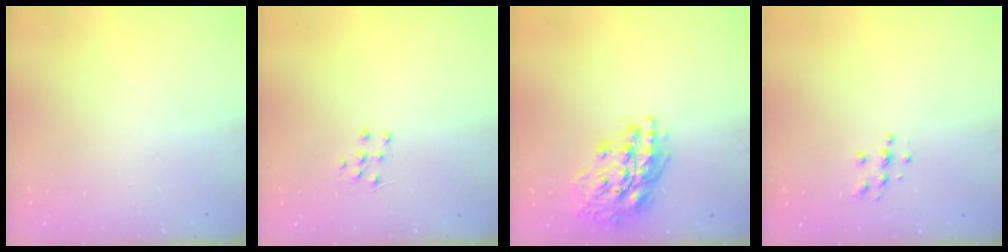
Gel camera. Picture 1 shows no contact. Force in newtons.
{"total": 4.9, "press": 4.9, "slide": 0.4}
{"total": 18.0, "press": 17.9, "slide": 2.1}
{"total": 5.2, "press": 5.1, "slide": 0.5}